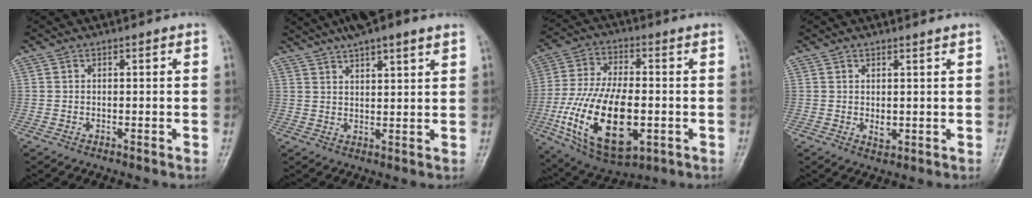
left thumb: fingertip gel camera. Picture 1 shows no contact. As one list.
[{"total": 10.5, "force": [7.6, 2.2, 6.9], "torque": [-0.096, 0.001, 0.118]}, {"total": 20.9, "force": [-4.2, 10.5, 17.5], "torque": [-0.330, 0.001, -0.058]}, {"total": 2.1, "force": [0.8, 0.9, 1.8], "torque": [-0.028, -0.012, 0.018]}]